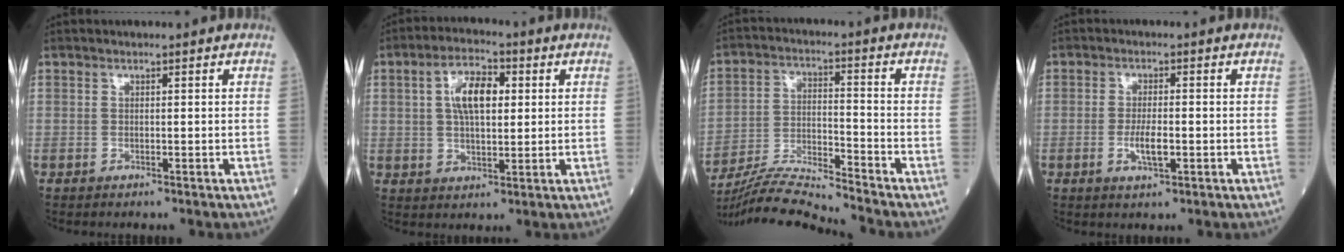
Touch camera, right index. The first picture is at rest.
{"total": 7.9, "force": [1.9, 3.4, 6.9], "torque": [-0.130, 0.017, 0.032]}
{"total": 11.0, "force": [-10.5, -2.1, 2.5], "torque": [-0.050, -0.004, -0.194]}
{"total": 3.9, "force": [-1.0, 0.9, 3.7], "torque": [-0.074, -0.003, -0.016]}